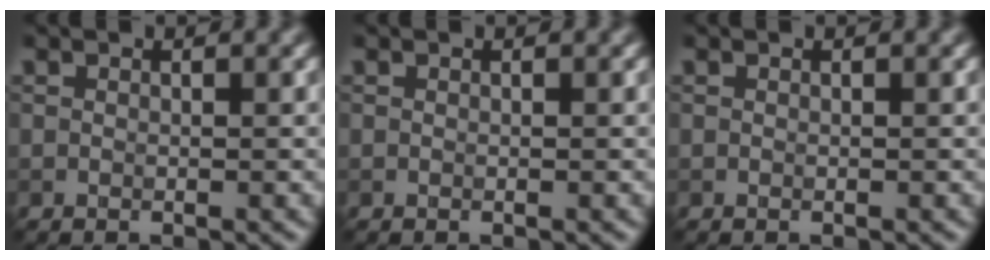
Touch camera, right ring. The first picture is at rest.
{"total": 0.0}
{"total": 0.0}